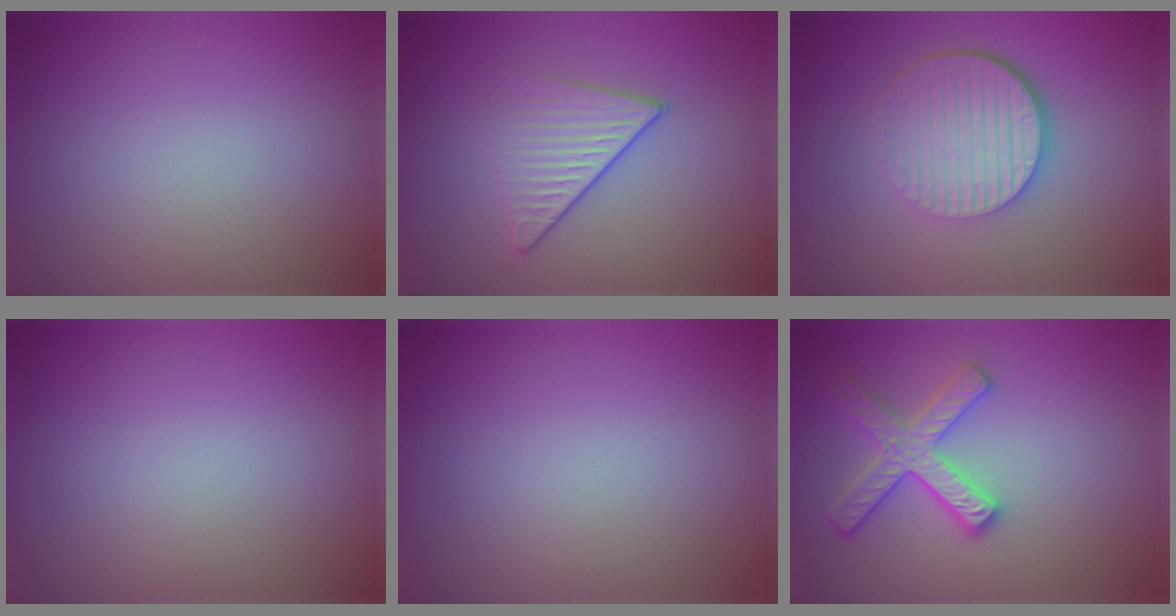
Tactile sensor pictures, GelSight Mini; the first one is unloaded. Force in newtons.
{"total": 3.5, "press": 2.8, "slide": 2.1}
{"total": 6.1, "press": 4.2, "slide": 4.4}
{"total": 0.0}
{"total": 0.0}
{"total": 3.6, "press": 3.5, "slide": 1.0}